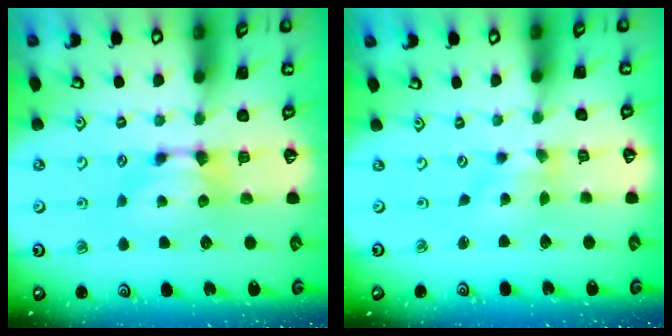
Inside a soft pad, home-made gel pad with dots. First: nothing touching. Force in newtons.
{"total": 1.6, "press": 1.2, "slide": 1.1}